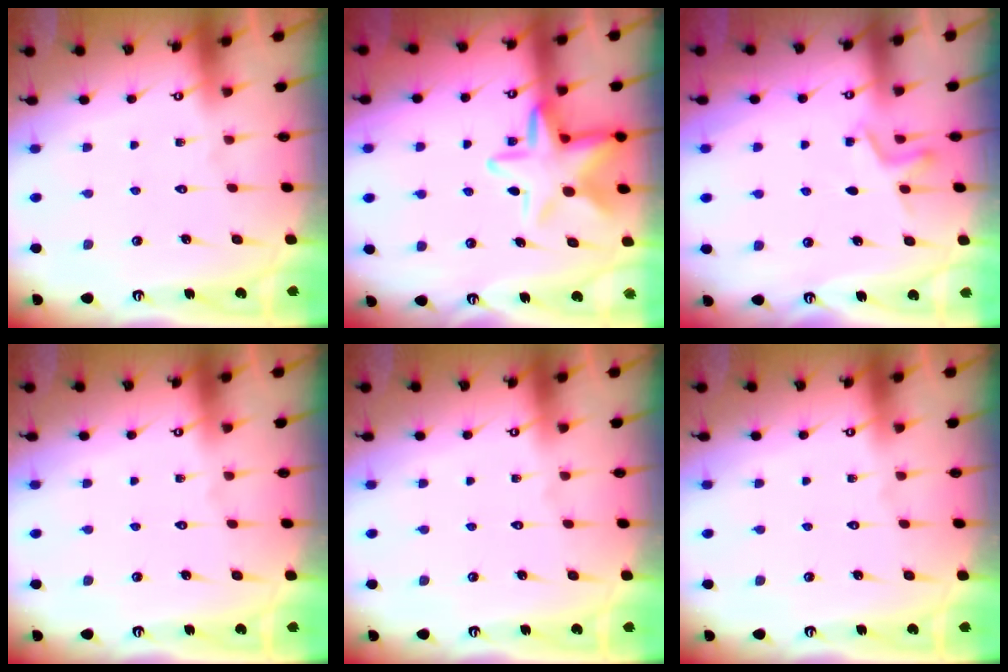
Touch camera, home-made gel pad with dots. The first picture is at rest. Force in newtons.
{"total": 13.0, "press": 12.9, "slide": 1.5}
{"total": 3.2, "press": 3.0, "slide": 1.3}
{"total": 0.0}
{"total": 0.0}
{"total": 0.0}